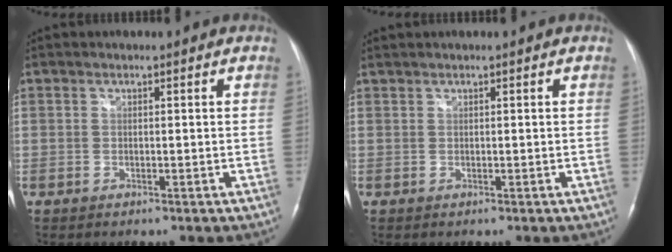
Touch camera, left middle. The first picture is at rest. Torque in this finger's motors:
{"motor_torque": [-0.21, -0.33, -0.04, -0.01]}